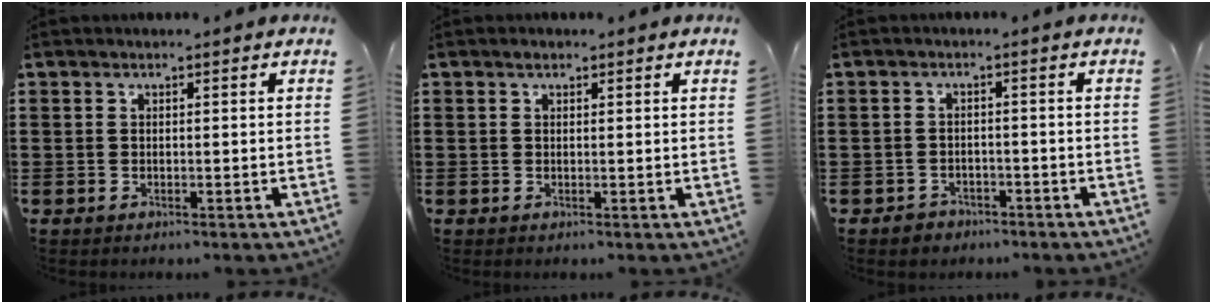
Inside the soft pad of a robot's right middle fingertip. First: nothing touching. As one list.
[{"total": 0.7, "force": [0.5, 0.4, 0.3], "torque": [-0.007, 0.002, 0.008]}, {"total": 1.7, "force": [-1.5, 0.8, 0.0], "torque": [-0.005, 0.004, -0.034]}]